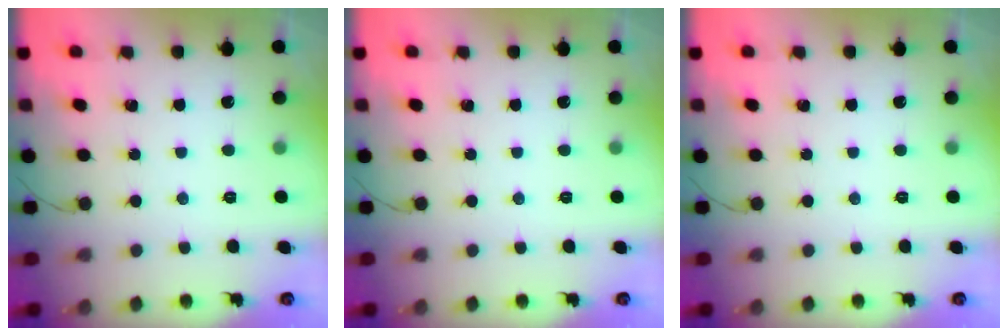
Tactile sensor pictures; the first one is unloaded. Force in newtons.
{"total": 0.0}
{"total": 0.0}